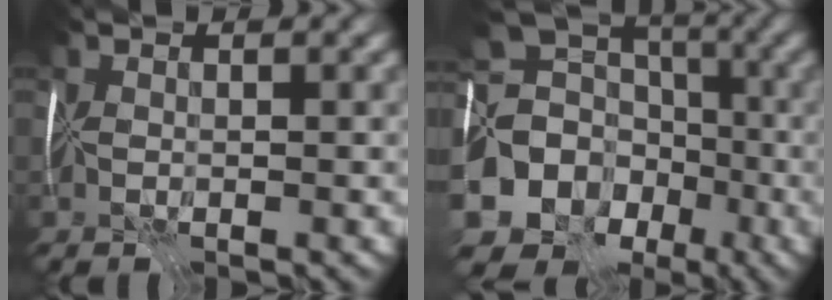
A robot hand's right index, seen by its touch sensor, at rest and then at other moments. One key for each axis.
{"total": 16.0, "fx": -5.8, "fy": 12.7, "fz": 7.9, "tx": -0.174, "ty": -0.013, "tz": -0.092}